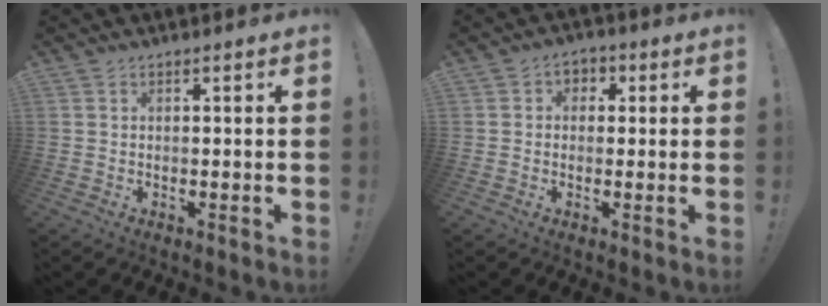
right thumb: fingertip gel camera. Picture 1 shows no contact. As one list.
[{"total": 3.4, "force": [-0.5, 3.0, 1.3], "torque": [-0.014, 0.006, -0.011]}]